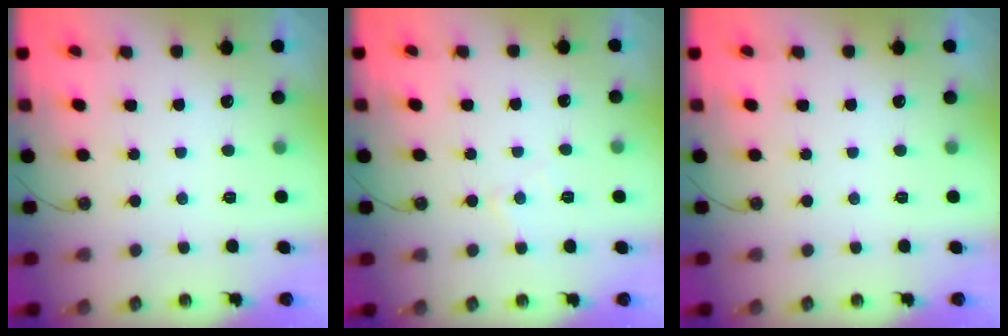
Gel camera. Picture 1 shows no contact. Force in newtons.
{"total": 4.9, "press": 4.8, "slide": 0.7}
{"total": 0.0}